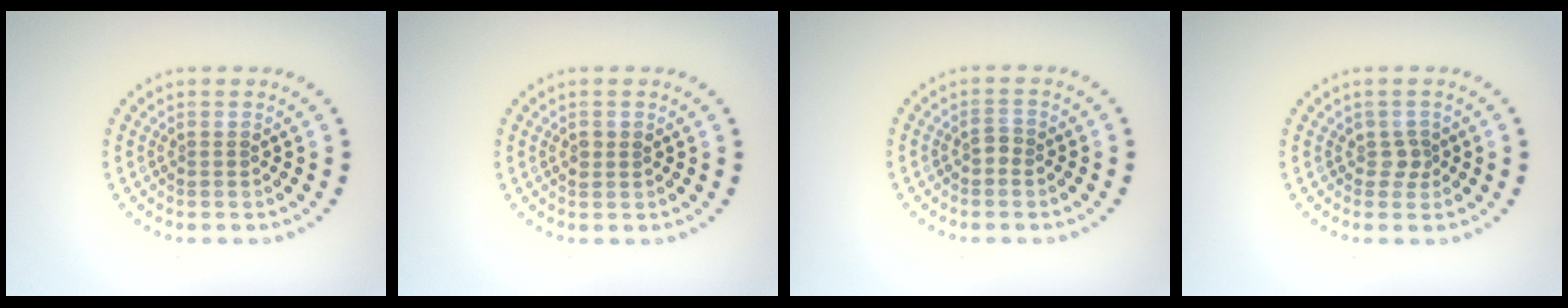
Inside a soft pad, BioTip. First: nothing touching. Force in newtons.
{"total": 1.0, "press": 1.0, "slide": 0.1}
{"total": 0.9, "press": 0.9, "slide": 0.3}
{"total": 1.3, "press": 1.0, "slide": 0.7}